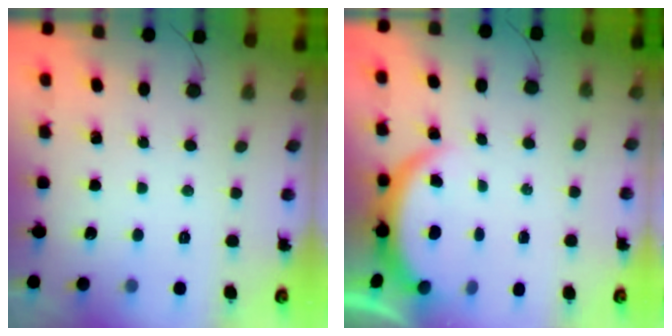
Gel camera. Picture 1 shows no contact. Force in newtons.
{"total": 3.8, "press": 3.8, "slide": 0.2}